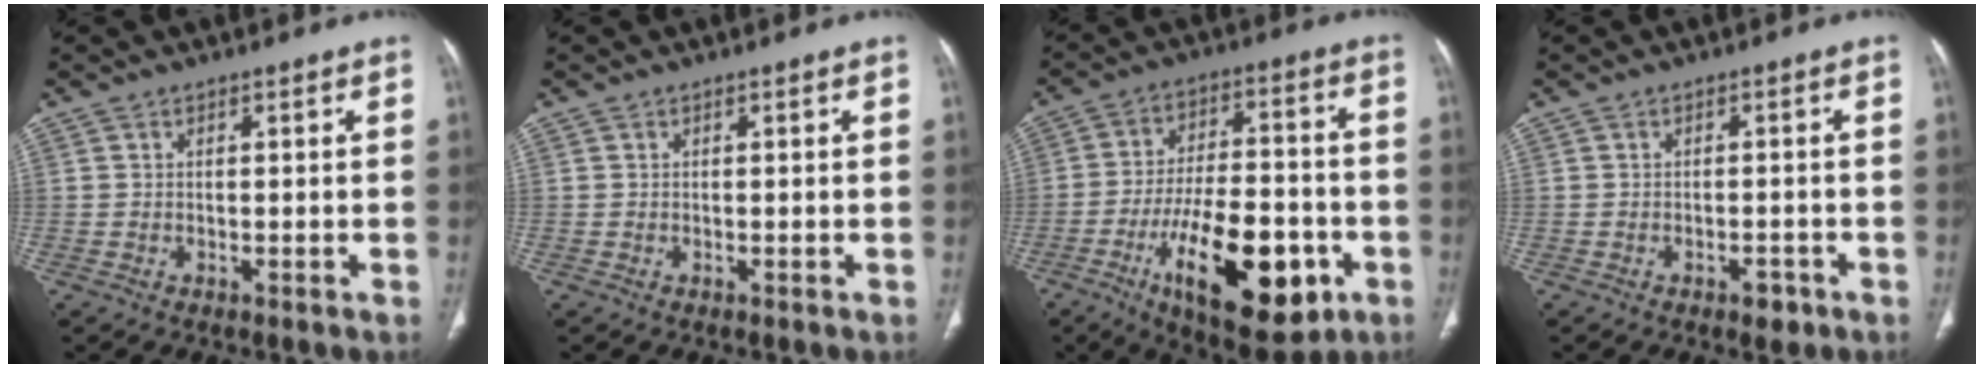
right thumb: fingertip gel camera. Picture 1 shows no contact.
{"total": 0.0}
{"total": 21.6, "force": [-8.4, 9.3, 17.7], "torque": [-0.265, 0.028, -0.120]}
{"total": 2.7, "force": [-1.6, 1.3, 1.8], "torque": [-0.019, 0.007, -0.018]}